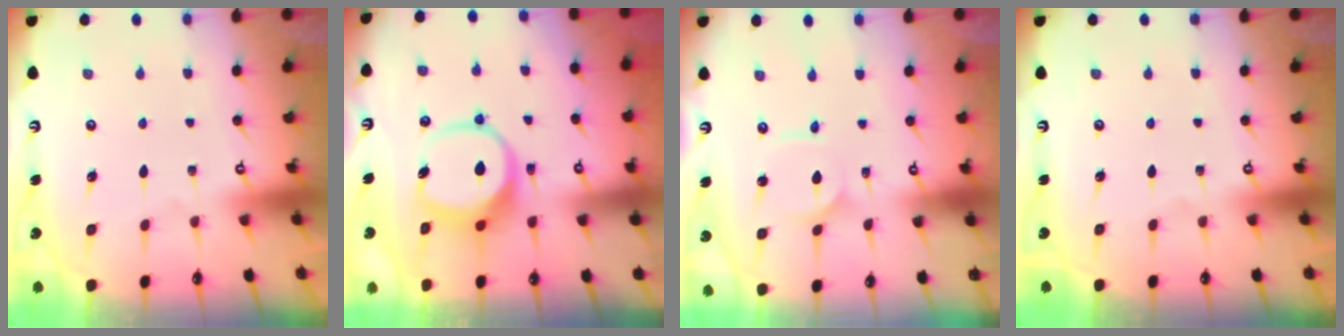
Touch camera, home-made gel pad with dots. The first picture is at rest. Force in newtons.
{"total": 8.6, "press": 8.5, "slide": 1.4}
{"total": 2.3, "press": 2.3, "slide": 0.3}
{"total": 0.0}